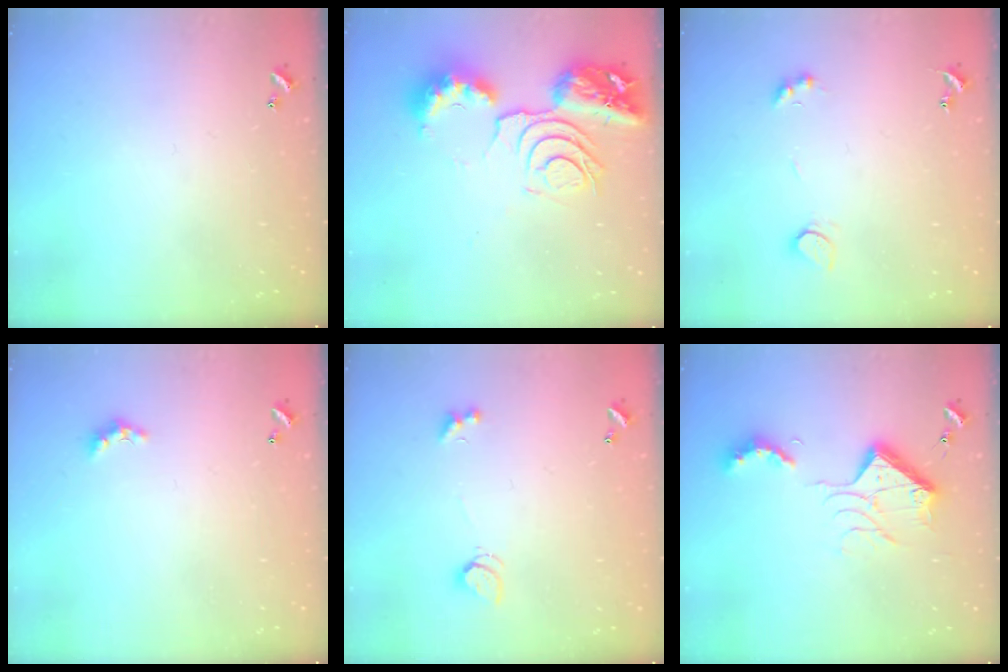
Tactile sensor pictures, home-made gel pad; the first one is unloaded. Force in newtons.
{"total": 17.1, "press": 17.0, "slide": 1.8}
{"total": 3.9, "press": 3.7, "slide": 1.2}
{"total": 2.0, "press": 1.9, "slide": 0.6}
{"total": 2.5, "press": 2.4, "slide": 0.6}
{"total": 14.4, "press": 14.3, "slide": 1.5}